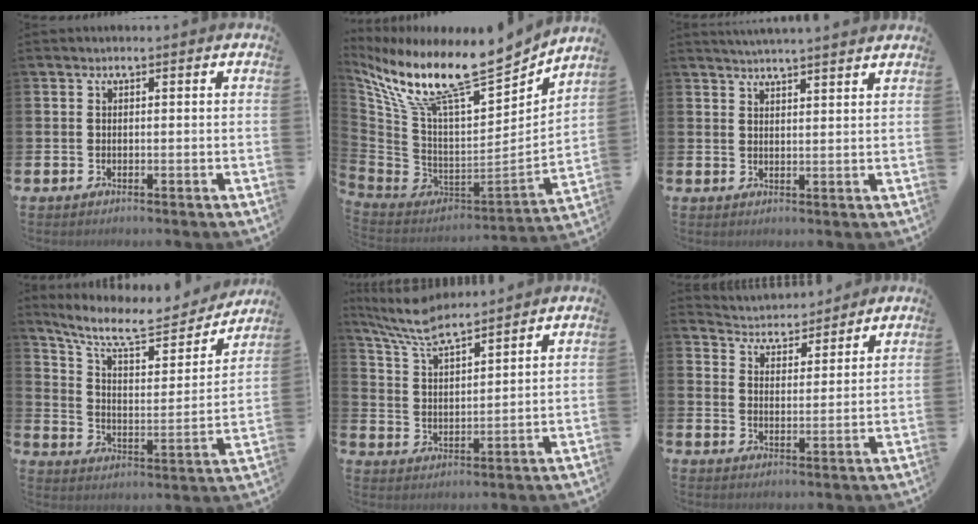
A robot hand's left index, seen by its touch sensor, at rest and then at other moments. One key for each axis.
{"total": 14.7, "fx": 11.8, "fy": 3.2, "fz": 8.2, "tx": -0.185, "ty": -0.084, "tz": 0.201}
{"total": 3.5, "fx": 3.4, "fy": -0.6, "fz": 0.2, "tx": -0.011, "ty": -0.015, "tz": 0.063}
{"total": 9.9, "fx": 8.5, "fy": 3.0, "fz": 4.2, "tx": -0.109, "ty": -0.057, "tz": 0.144}
{"total": 7.3, "fx": 6.8, "fy": 1.0, "fz": 2.5, "tx": -0.077, "ty": -0.032, "tz": 0.124}
{"total": 4.3, "fx": 4.1, "fy": 1.1, "fz": -0.3, "tx": -0.020, "ty": -0.029, "tz": 0.072}